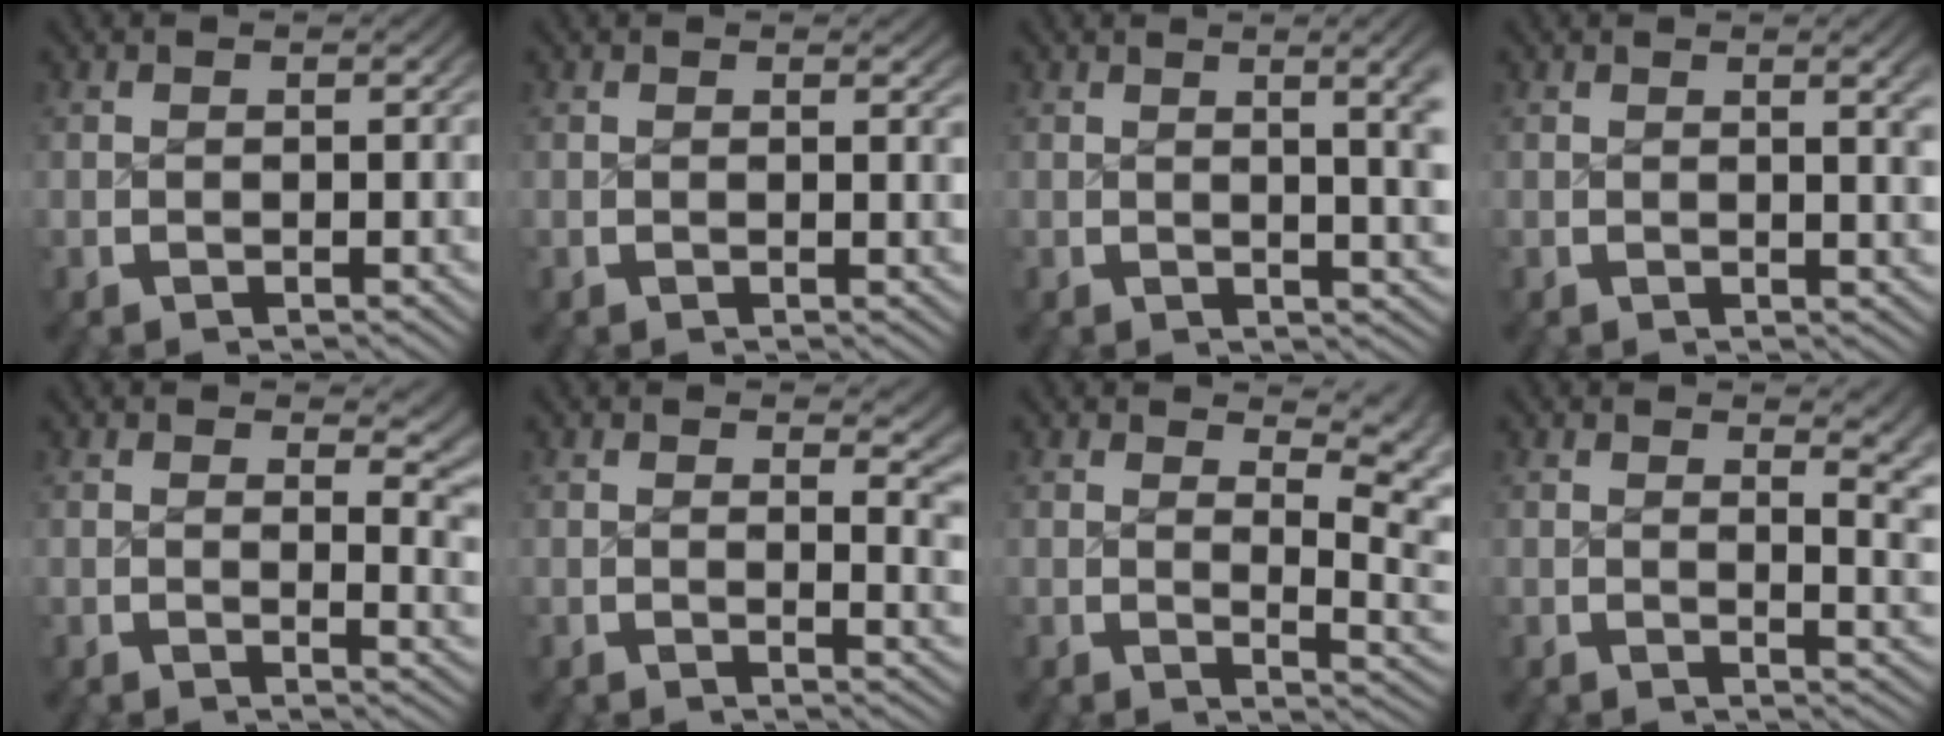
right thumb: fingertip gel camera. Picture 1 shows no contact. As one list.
[{"total": 0.6, "force": [0.4, 0.1, 0.4], "torque": [-0.007, -0.003, 0.006]}, {"total": 4.7, "force": [0.9, 1.3, 4.4], "torque": [-0.041, 0.001, 0.014]}, {"total": 1.7, "force": [0.6, 0.1, 1.6], "torque": [-0.020, -0.001, 0.009]}, {"total": 3.5, "force": [1.8, 1.3, 2.7], "torque": [-0.010, -0.005, 0.022]}, {"total": 2.8, "force": [1.5, 0.8, 2.1], "torque": [-0.011, -0.008, 0.019]}, {"total": 4.2, "force": [1.1, 1.9, 3.6], "torque": [-0.024, -0.008, 0.021]}, {"total": 4.0, "force": [1.7, 1.4, 3.3], "torque": [-0.020, -0.007, 0.024]}]